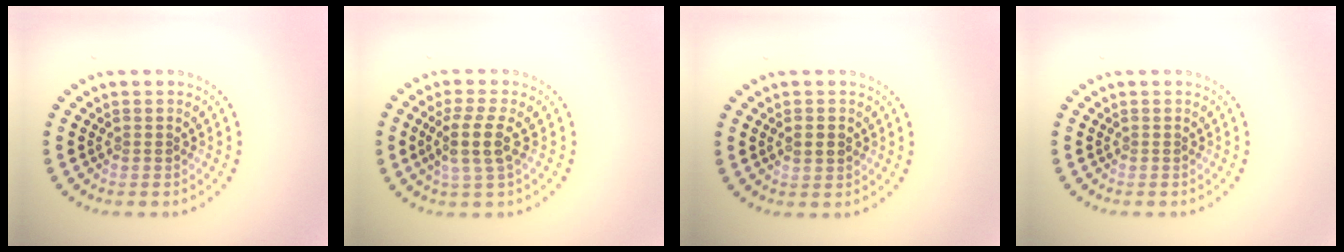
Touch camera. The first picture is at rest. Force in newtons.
{"total": 2.9, "press": 2.3, "slide": 1.7}
{"total": 2.1, "press": 2.0, "slide": 0.2}
{"total": 0.0}